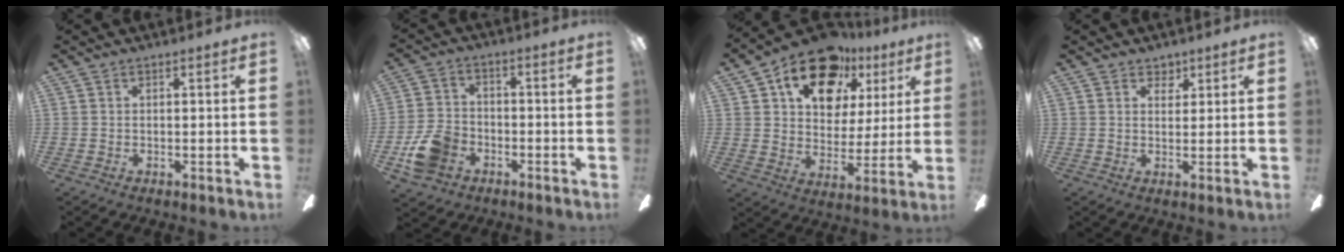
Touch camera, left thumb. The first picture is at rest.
{"total": 9.9, "force": [-4.5, 7.5, 4.7], "torque": [-0.107, 0.034, -0.080]}
{"total": 18.0, "force": [10.9, 11.0, 9.2], "torque": [-0.149, -0.051, 0.194]}
{"total": 3.2, "force": [2.3, 2.2, 0.5], "torque": [0.005, -0.010, 0.038]}